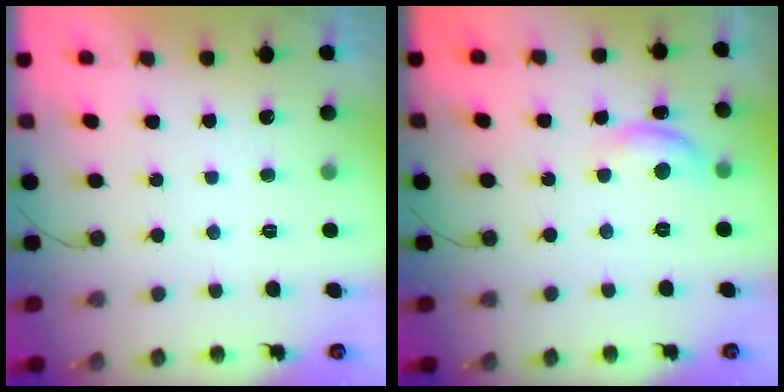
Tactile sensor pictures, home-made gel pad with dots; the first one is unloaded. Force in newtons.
{"total": 9.2, "press": 9.2, "slide": 0.6}